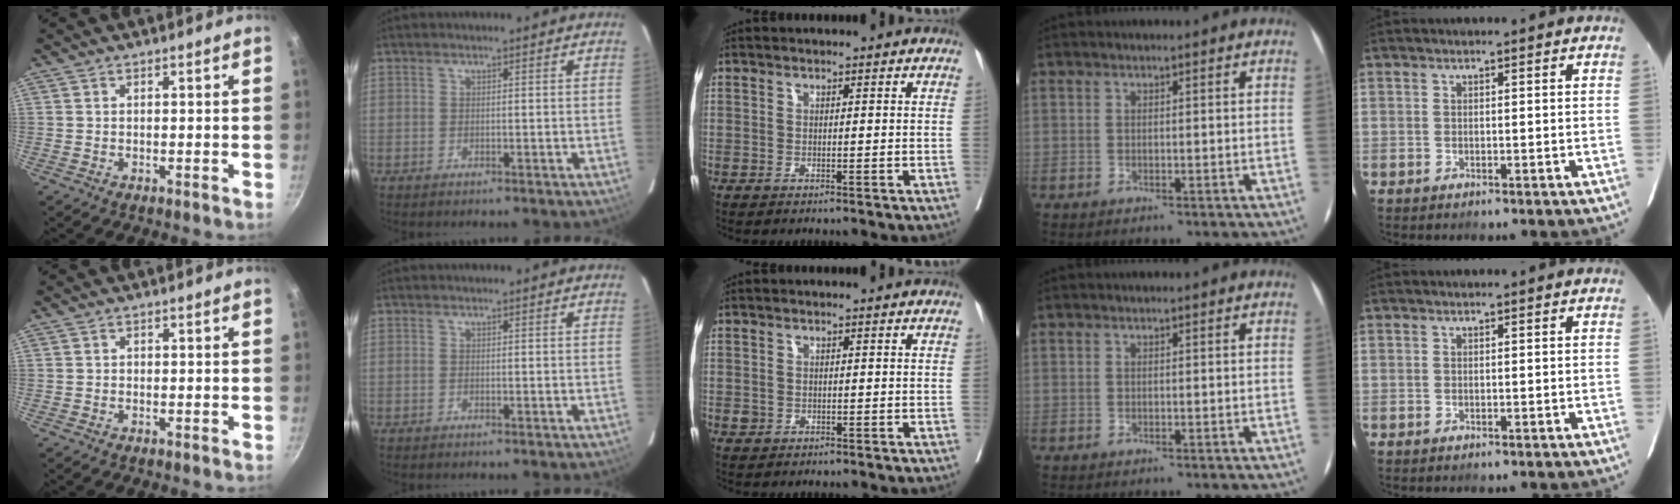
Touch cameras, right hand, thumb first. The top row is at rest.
{"middle": {"total": 0.8, "force": [-0.2, 0.7, 0.3], "torque": [-0.005, 0.002, 0.000]}}